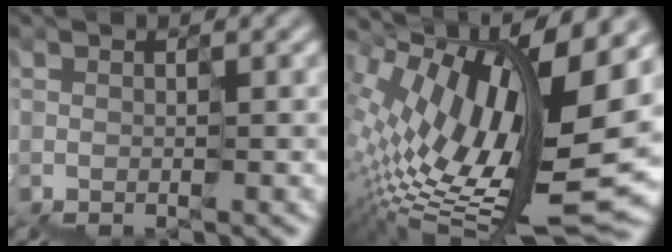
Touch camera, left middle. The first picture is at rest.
{"total": 12.6, "force": [4.1, 4.4, 11.1], "torque": [-0.212, 0.016, 0.076]}